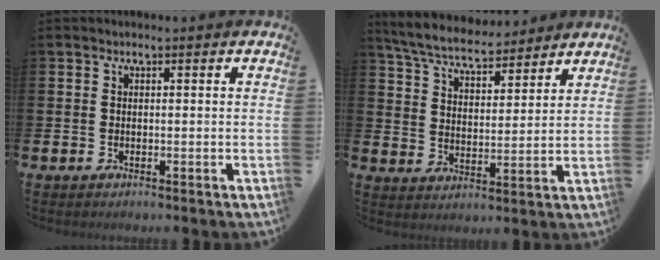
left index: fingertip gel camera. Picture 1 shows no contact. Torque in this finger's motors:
{"motor_torque": [1.08, -1.05, 0.26, -0.01]}